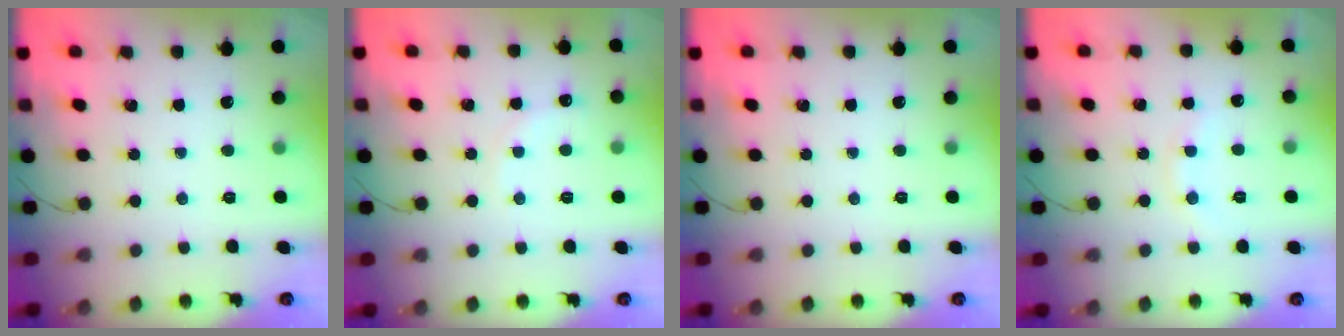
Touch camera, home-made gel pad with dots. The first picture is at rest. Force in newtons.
{"total": 3.6, "press": 3.4, "slide": 0.9}
{"total": 0.0}
{"total": 6.9, "press": 6.7, "slide": 1.4}